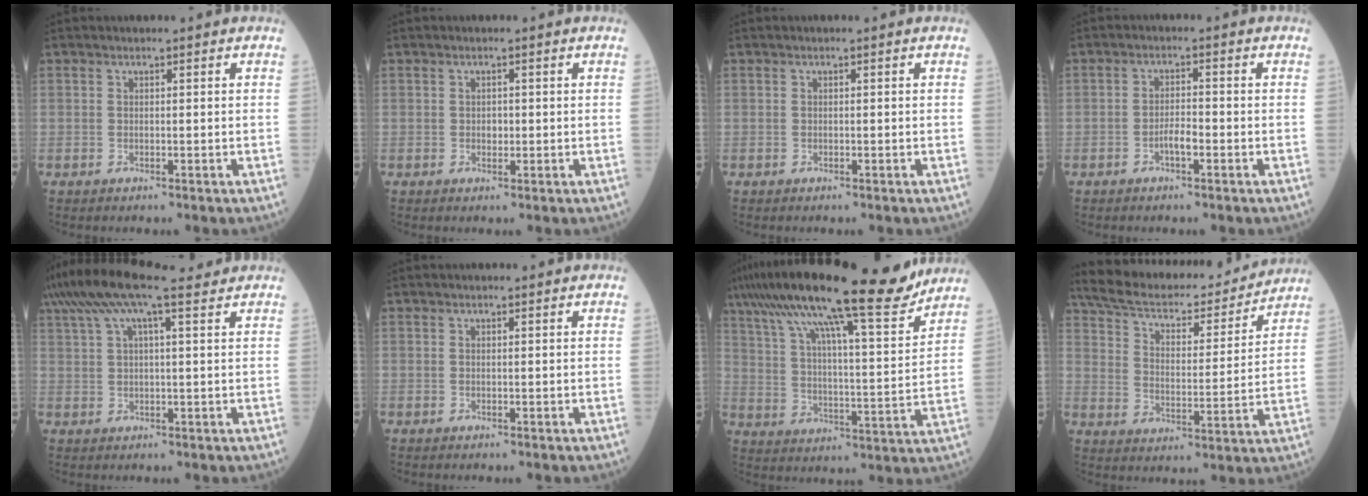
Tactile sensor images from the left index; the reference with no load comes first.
{"total": 0.9, "force": [0.1, 0.7, 0.6], "torque": [-0.011, 0.000, 0.002]}
{"total": 0.0}
{"total": 2.4, "force": [-1.2, 0.6, 2.0], "torque": [-0.035, 0.003, -0.023]}
{"total": 14.5, "force": [11.3, 2.4, 8.8], "torque": [-0.179, 0.054, 0.185]}
{"total": 0.9, "force": [0.8, 0.2, 0.3], "torque": [-0.009, 0.011, 0.011]}
{"total": 24.4, "force": [19.6, 2.3, 14.4], "torque": [-0.253, 0.020, 0.297]}
{"total": 22.1, "force": [19.8, 5.0, 8.3], "torque": [-0.150, 0.016, 0.296]}